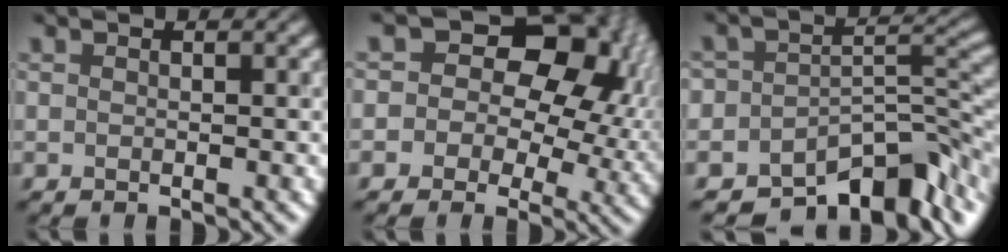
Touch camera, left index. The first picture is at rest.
{"total": 12.3, "force": [2.8, 8.9, 8.0], "torque": [-0.071, 0.024, 0.018]}
{"total": 8.5, "force": [-5.8, 4.2, 4.6], "torque": [-0.032, -0.005, -0.102]}